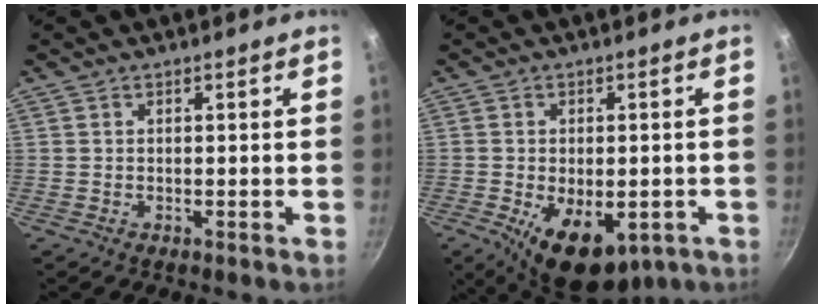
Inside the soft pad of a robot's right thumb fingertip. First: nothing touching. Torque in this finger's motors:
{"motor_torque": [-0.16, 0.67, 0.46, 0.38, 0.10]}